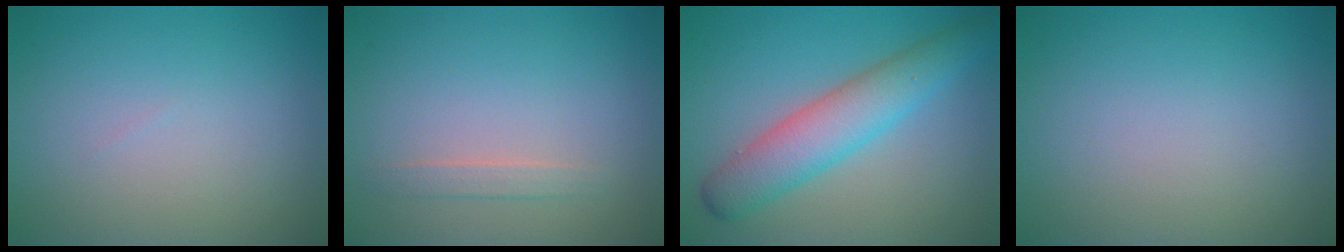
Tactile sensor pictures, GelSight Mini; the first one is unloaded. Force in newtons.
{"total": 1.1, "press": 1.1, "slide": 0.2}
{"total": 5.3, "press": 5.3, "slide": 0.1}
{"total": 0.0}